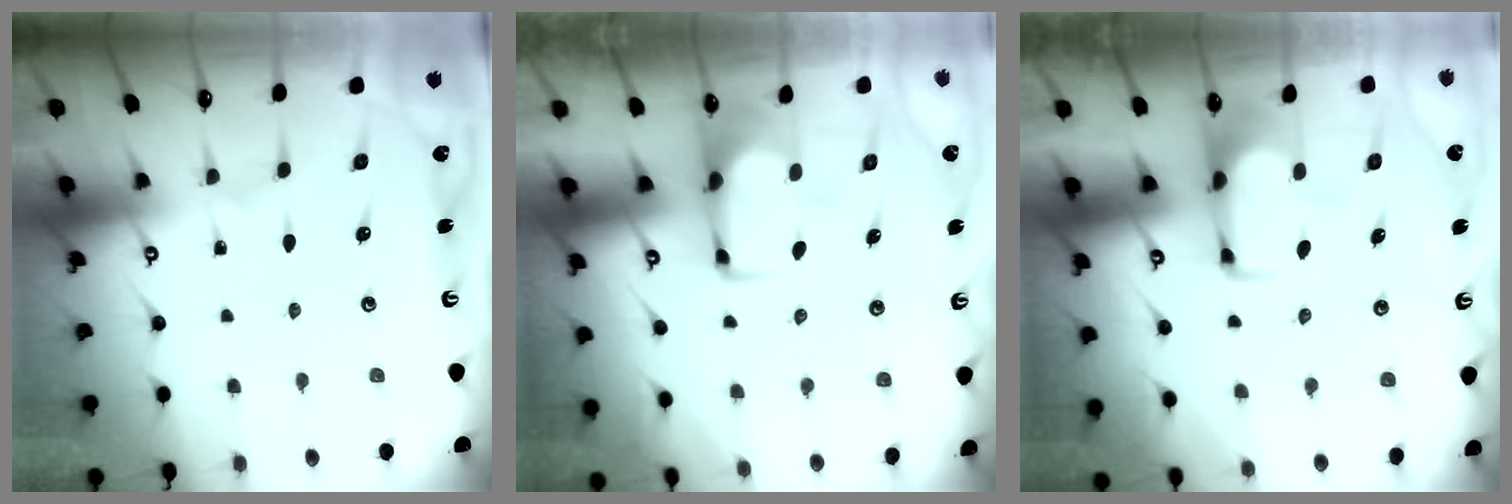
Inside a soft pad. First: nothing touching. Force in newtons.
{"total": 0.5, "press": 0.5, "slide": 0.2}
{"total": 1.9, "press": 1.8, "slide": 0.5}